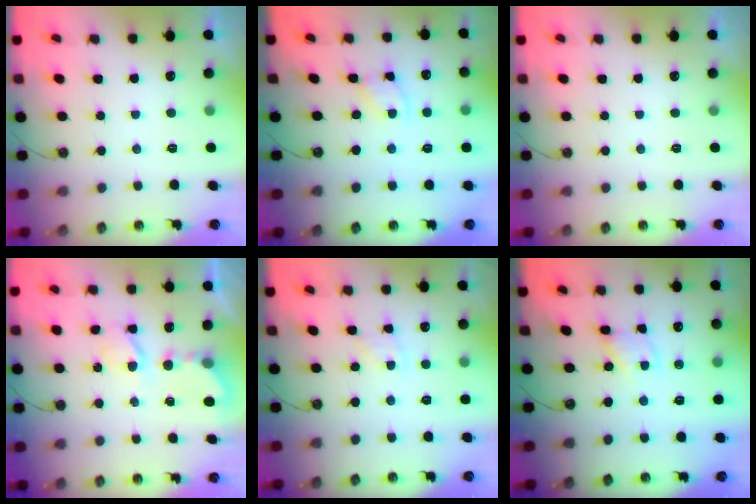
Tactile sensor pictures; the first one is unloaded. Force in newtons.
{"total": 2.7, "press": 2.7, "slide": 0.4}
{"total": 0.0}
{"total": 6.2, "press": 6.2, "slide": 0.5}
{"total": 5.0, "press": 5.0, "slide": 0.7}
{"total": 1.2, "press": 1.2, "slide": 0.2}